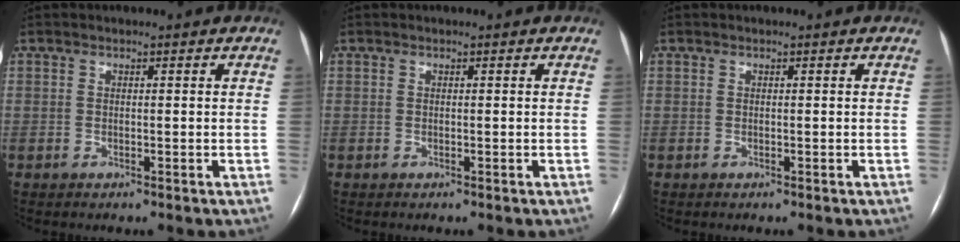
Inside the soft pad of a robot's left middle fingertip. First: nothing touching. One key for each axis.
{"total": 0.0}
{"total": 0.0}